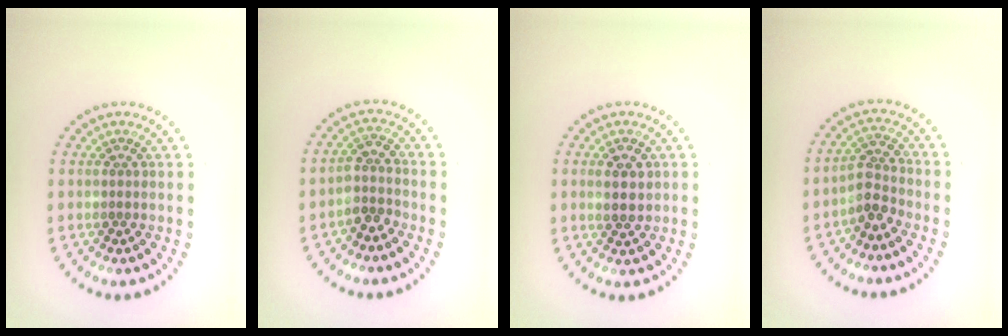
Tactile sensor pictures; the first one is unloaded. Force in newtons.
{"total": 2.4, "press": 1.8, "slide": 1.6}
{"total": 2.3, "press": 2.3, "slide": 0.5}
{"total": 2.4, "press": 1.9, "slide": 1.5}